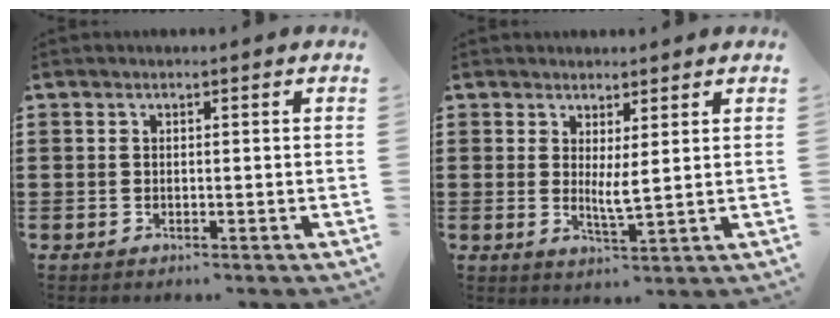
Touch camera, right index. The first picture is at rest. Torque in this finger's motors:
{"motor_torque": [0.34, 0.05, 0.08, 0.06]}